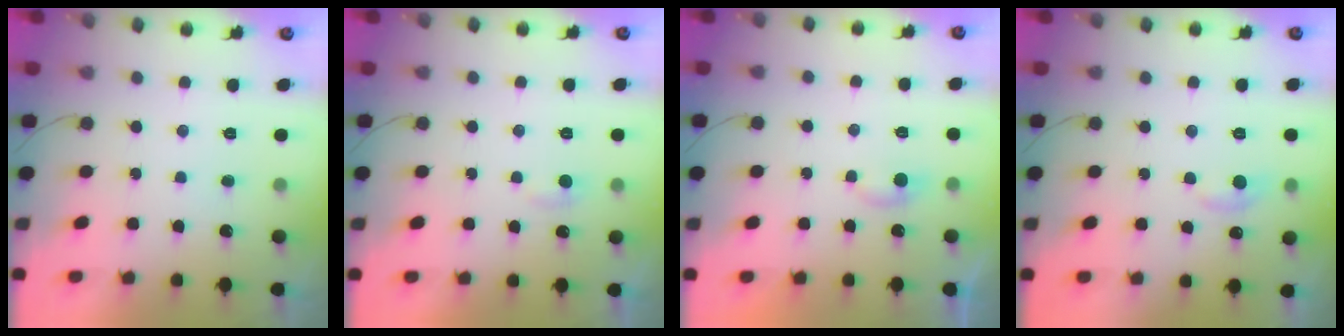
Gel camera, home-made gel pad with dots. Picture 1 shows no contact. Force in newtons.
{"total": 4.2, "press": 4.1, "slide": 0.5}
{"total": 3.7, "press": 3.6, "slide": 0.5}
{"total": 6.0, "press": 6.0, "slide": 0.8}